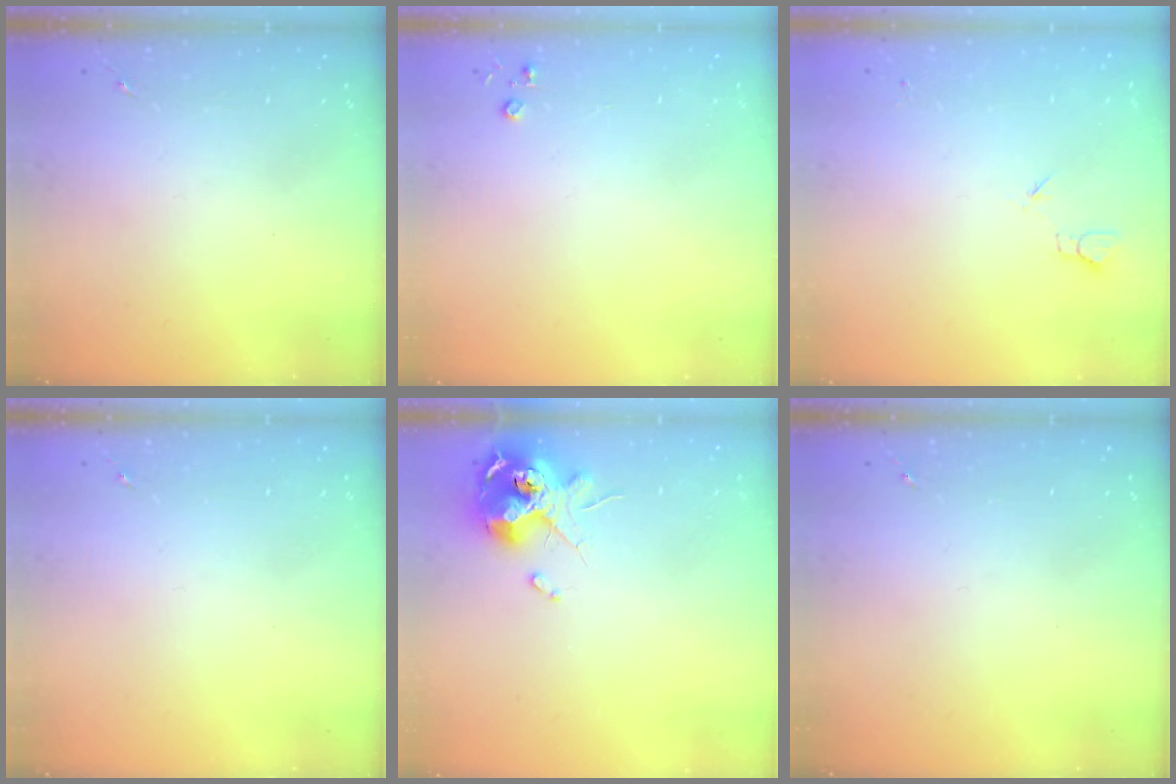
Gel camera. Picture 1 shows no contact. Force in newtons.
{"total": 2.8, "press": 2.8, "slide": 0.3}
{"total": 3.2, "press": 3.2, "slide": 0.4}
{"total": 0.0}
{"total": 13.2, "press": 13.1, "slide": 1.8}
{"total": 0.0}